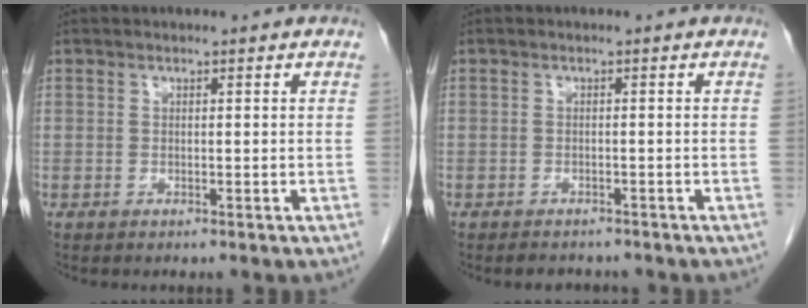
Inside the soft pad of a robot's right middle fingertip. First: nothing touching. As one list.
[{"total": 3.0, "force": [-2.7, 1.2, 0.6], "torque": [-0.012, -0.003, -0.034]}]